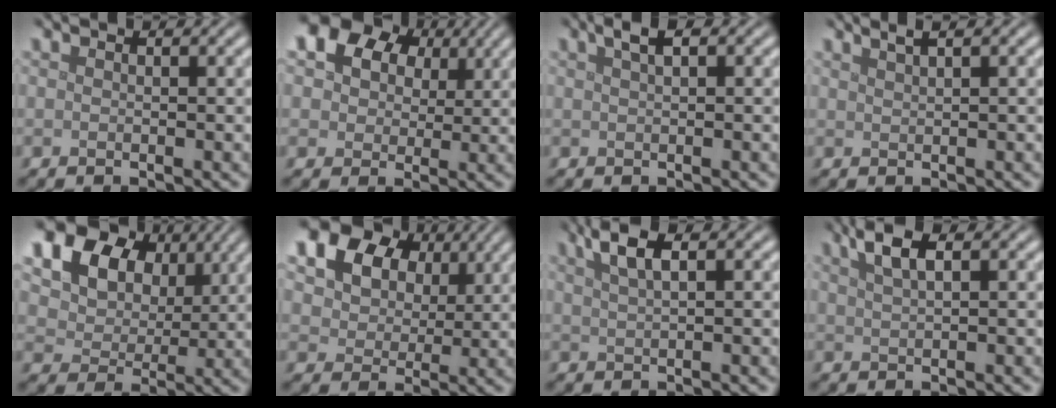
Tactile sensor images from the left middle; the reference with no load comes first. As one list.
[{"total": 12.4, "force": [6.1, 8.9, 6.1], "torque": [-0.110, 0.041, 0.085]}, {"total": 1.8, "force": [1.0, 0.5, 1.4], "torque": [-0.021, 0.008, 0.017]}, {"total": 2.3, "force": [1.5, 0.8, 1.5], "torque": [-0.010, 0.006, 0.011]}, {"total": 20.9, "force": [10.1, 15.6, 9.5], "torque": [-0.229, 0.030, 0.179]}, {"total": 16.5, "force": [8.4, 11.9, 7.7], "torque": [-0.180, 0.031, 0.157]}, {"total": 3.4, "force": [1.8, 1.0, 2.7], "torque": [-0.047, 0.010, 0.033]}, {"total": 3.0, "force": [1.7, 0.9, 2.3], "torque": [-0.041, 0.007, 0.031]}]